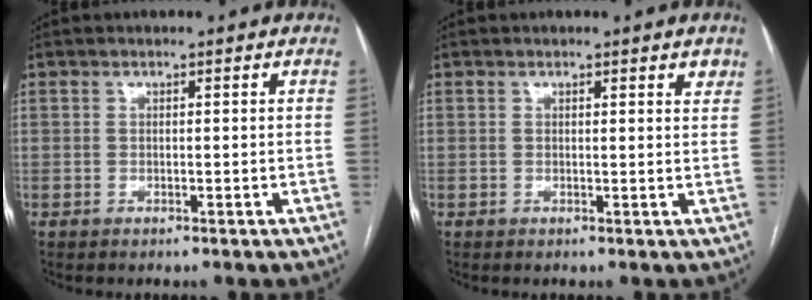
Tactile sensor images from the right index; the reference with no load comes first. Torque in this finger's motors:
{"motor_torque": [0.06, 0.04, 0.01, 0.01]}